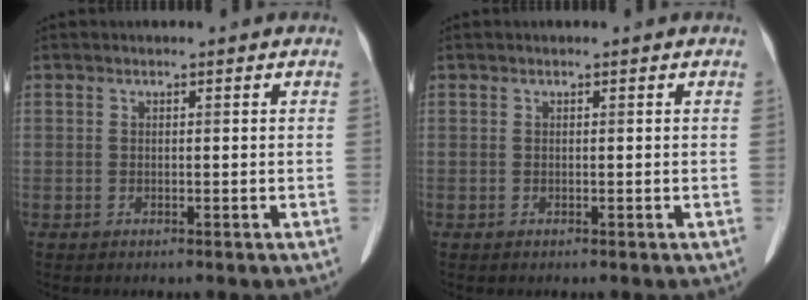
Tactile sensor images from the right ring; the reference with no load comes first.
{"total": 0.0}